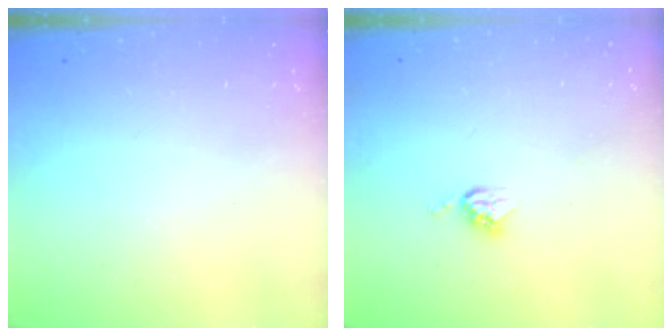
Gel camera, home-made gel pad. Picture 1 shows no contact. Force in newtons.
{"total": 5.2, "press": 5.2, "slide": 0.1}